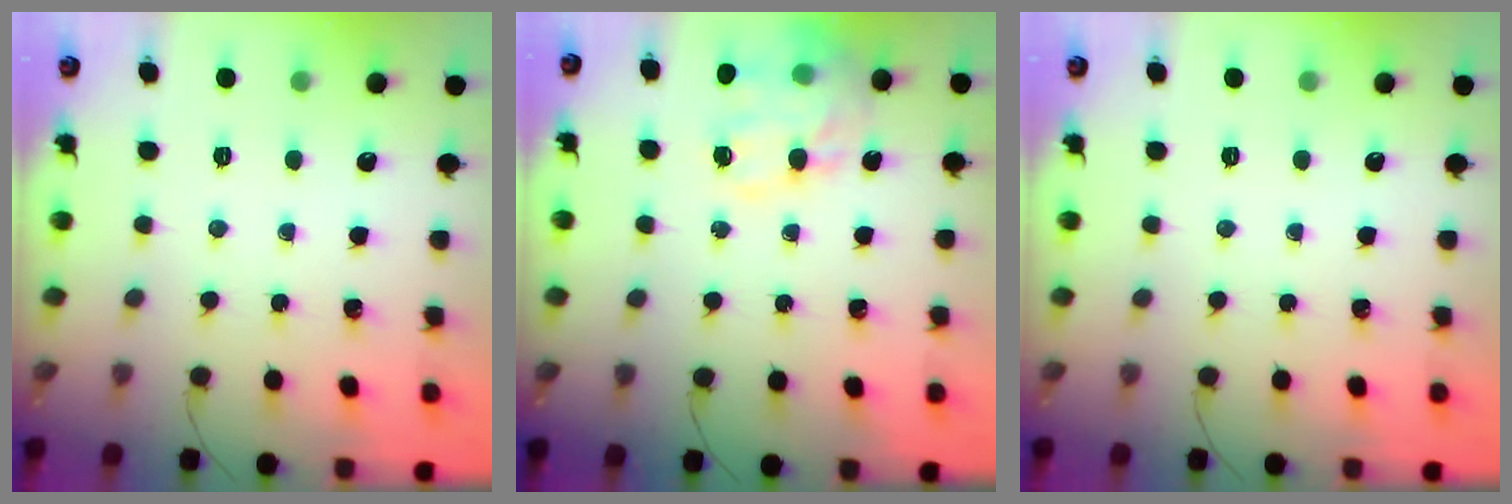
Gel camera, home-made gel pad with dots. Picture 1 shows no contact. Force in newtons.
{"total": 17.1, "press": 16.8, "slide": 3.4}
{"total": 0.0}